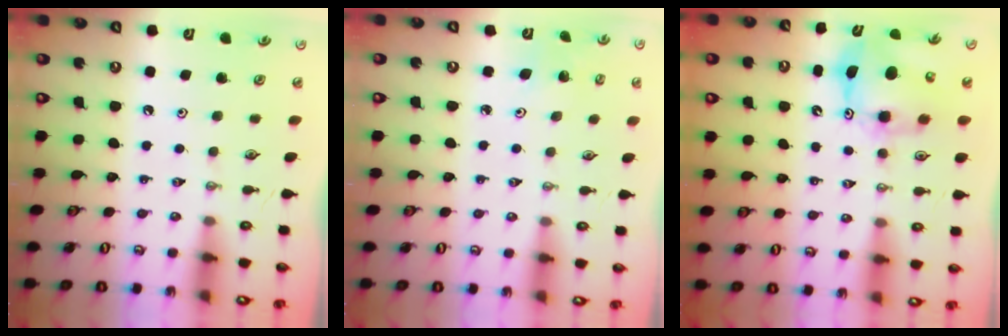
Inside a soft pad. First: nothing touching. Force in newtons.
{"total": 2.8, "press": 2.8, "slide": 0.3}
{"total": 10.4, "press": 10.3, "slide": 0.7}